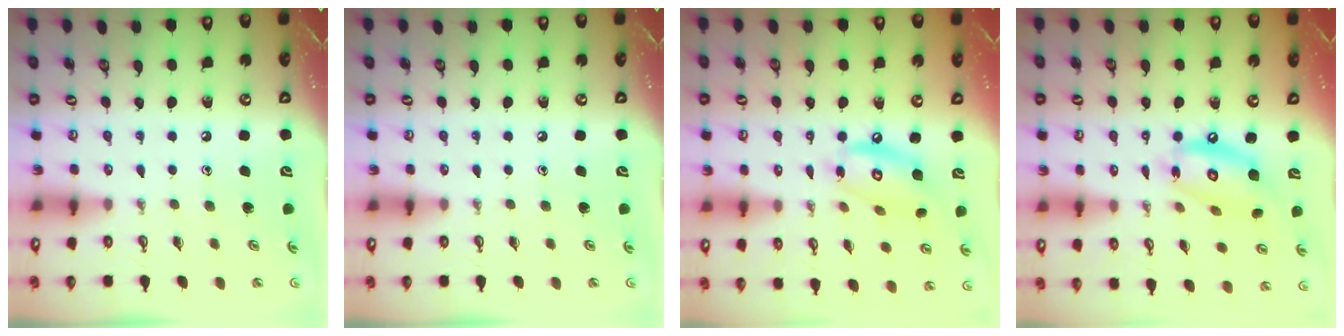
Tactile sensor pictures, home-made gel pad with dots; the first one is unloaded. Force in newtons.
{"total": 0.0}
{"total": 12.5, "press": 12.5, "slide": 0.9}
{"total": 13.5, "press": 13.4, "slide": 1.3}